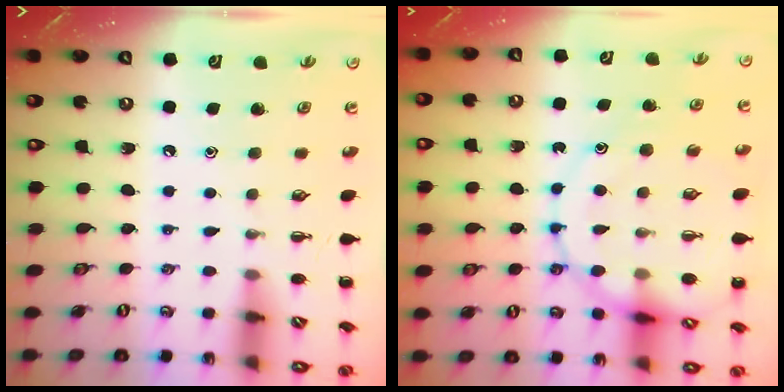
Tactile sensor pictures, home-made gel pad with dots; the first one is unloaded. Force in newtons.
{"total": 15.2, "press": 15.1, "slide": 2.0}